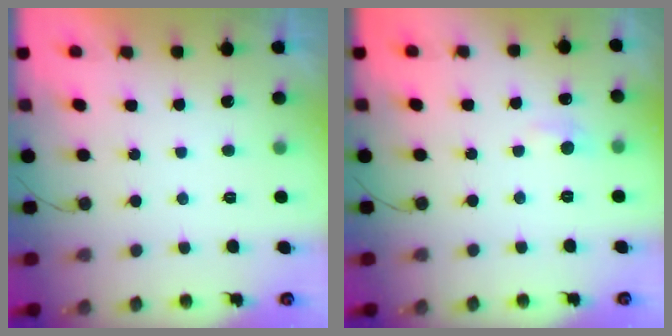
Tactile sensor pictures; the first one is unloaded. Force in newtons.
{"total": 5.1, "press": 5.0, "slide": 0.7}